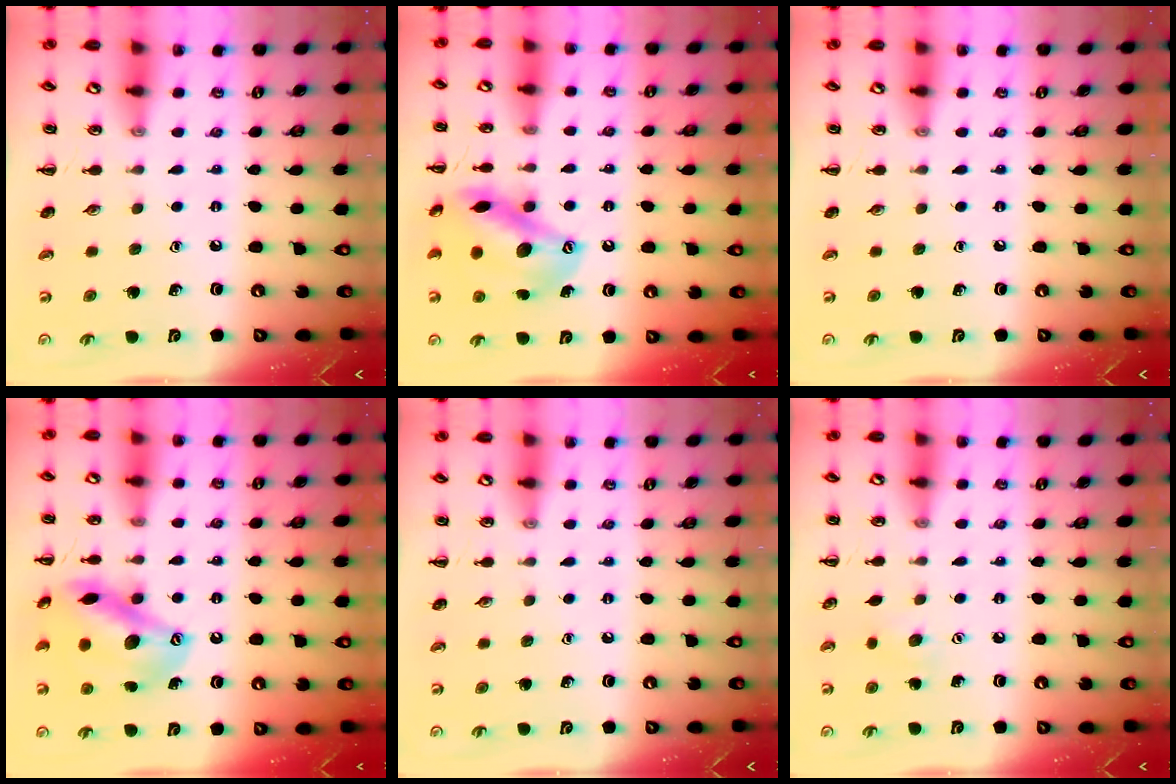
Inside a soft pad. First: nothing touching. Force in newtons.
{"total": 16.1, "press": 16.1, "slide": 1.3}
{"total": 0.0}
{"total": 16.1, "press": 16.1, "slide": 1.3}
{"total": 0.0}
{"total": 4.1, "press": 4.0, "slide": 1.0}